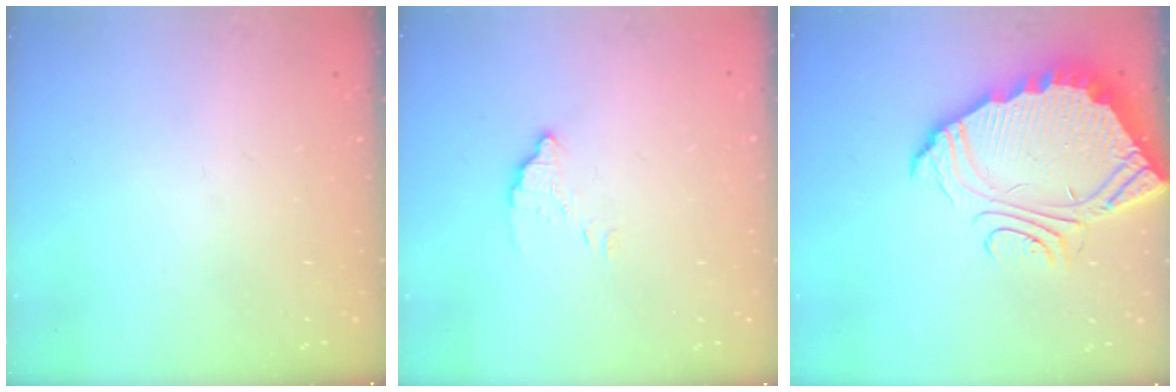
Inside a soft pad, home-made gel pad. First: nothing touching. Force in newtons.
{"total": 2.6, "press": 2.6, "slide": 0.0}
{"total": 9.5, "press": 9.5, "slide": 0.8}